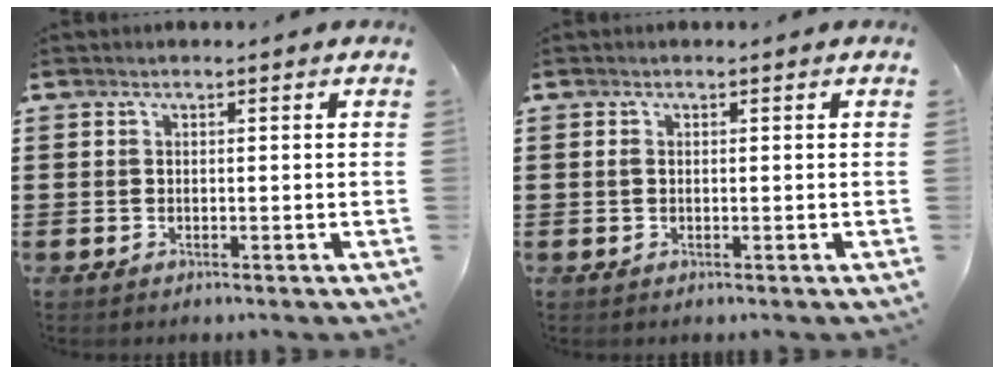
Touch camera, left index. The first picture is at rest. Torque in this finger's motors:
{"motor_torque": [0.23, 0.19, 0.08, 0.03]}